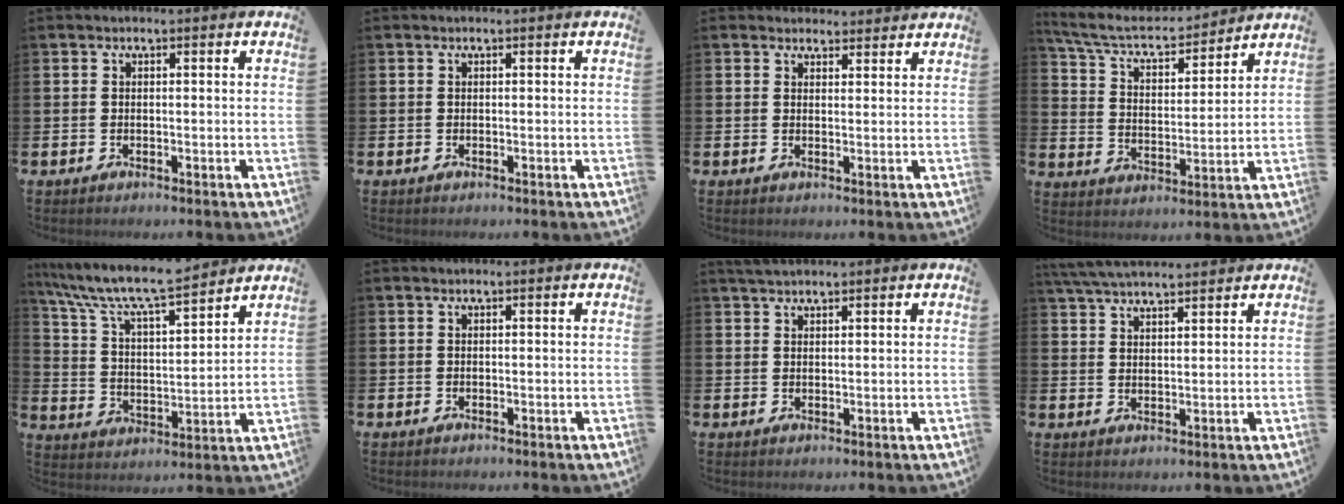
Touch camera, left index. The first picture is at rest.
{"total": 0.0}
{"total": 2.6, "force": [2.5, 0.9, -0.2], "torque": [0.007, -0.011, 0.044]}
{"total": 7.6, "force": [6.8, 2.2, 2.6], "torque": [-0.088, -0.043, 0.117]}
{"total": 9.5, "force": [8.7, 1.2, 3.7], "torque": [-0.111, -0.053, 0.151]}
{"total": 0.0}
{"total": 2.1, "force": [1.9, 0.5, 0.7], "torque": [-0.016, 0.002, 0.036]}
{"total": 5.1, "force": [4.9, 0.6, 1.4], "torque": [-0.047, -0.018, 0.091]}